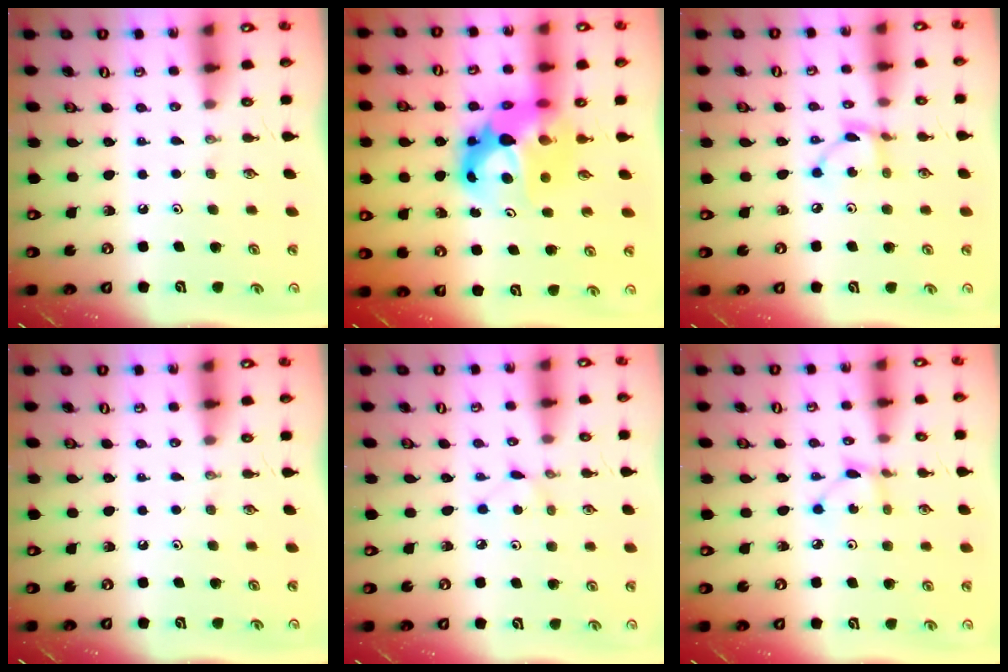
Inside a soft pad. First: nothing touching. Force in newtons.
{"total": 11.7, "press": 11.7, "slide": 0.9}
{"total": 4.9, "press": 4.9, "slide": 0.1}
{"total": 0.0}
{"total": 2.2, "press": 2.2, "slide": 0.3}
{"total": 1.9, "press": 1.9, "slide": 0.3}